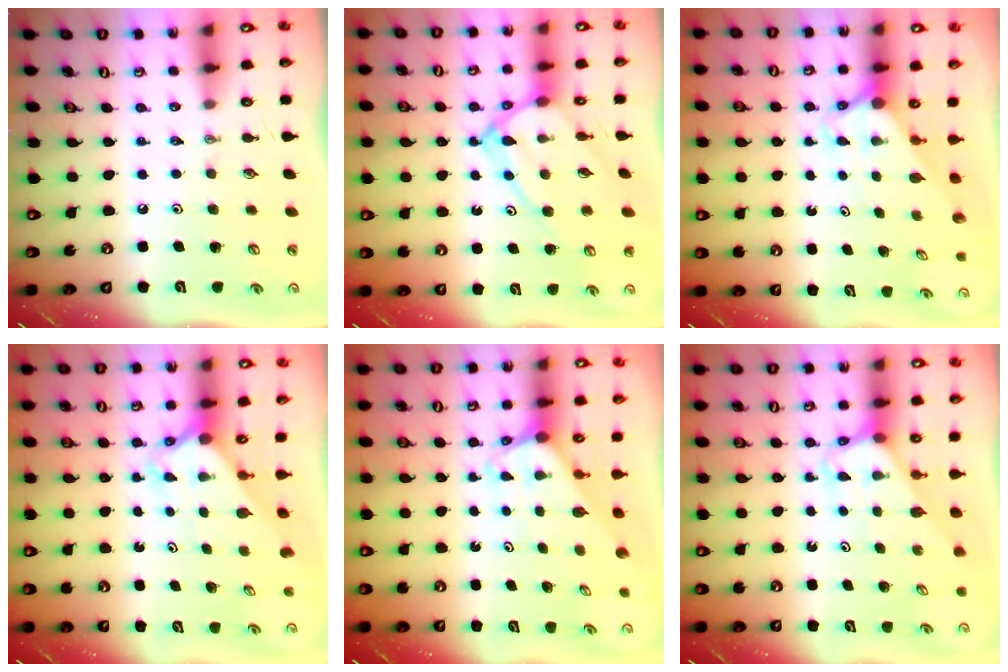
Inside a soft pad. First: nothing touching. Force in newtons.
{"total": 11.8, "press": 11.7, "slide": 1.1}
{"total": 2.9, "press": 2.9, "slide": 0.0}
{"total": 2.6, "press": 2.6, "slide": 0.2}
{"total": 1.8, "press": 1.8, "slide": 0.1}
{"total": 3.2, "press": 3.2, "slide": 0.2}